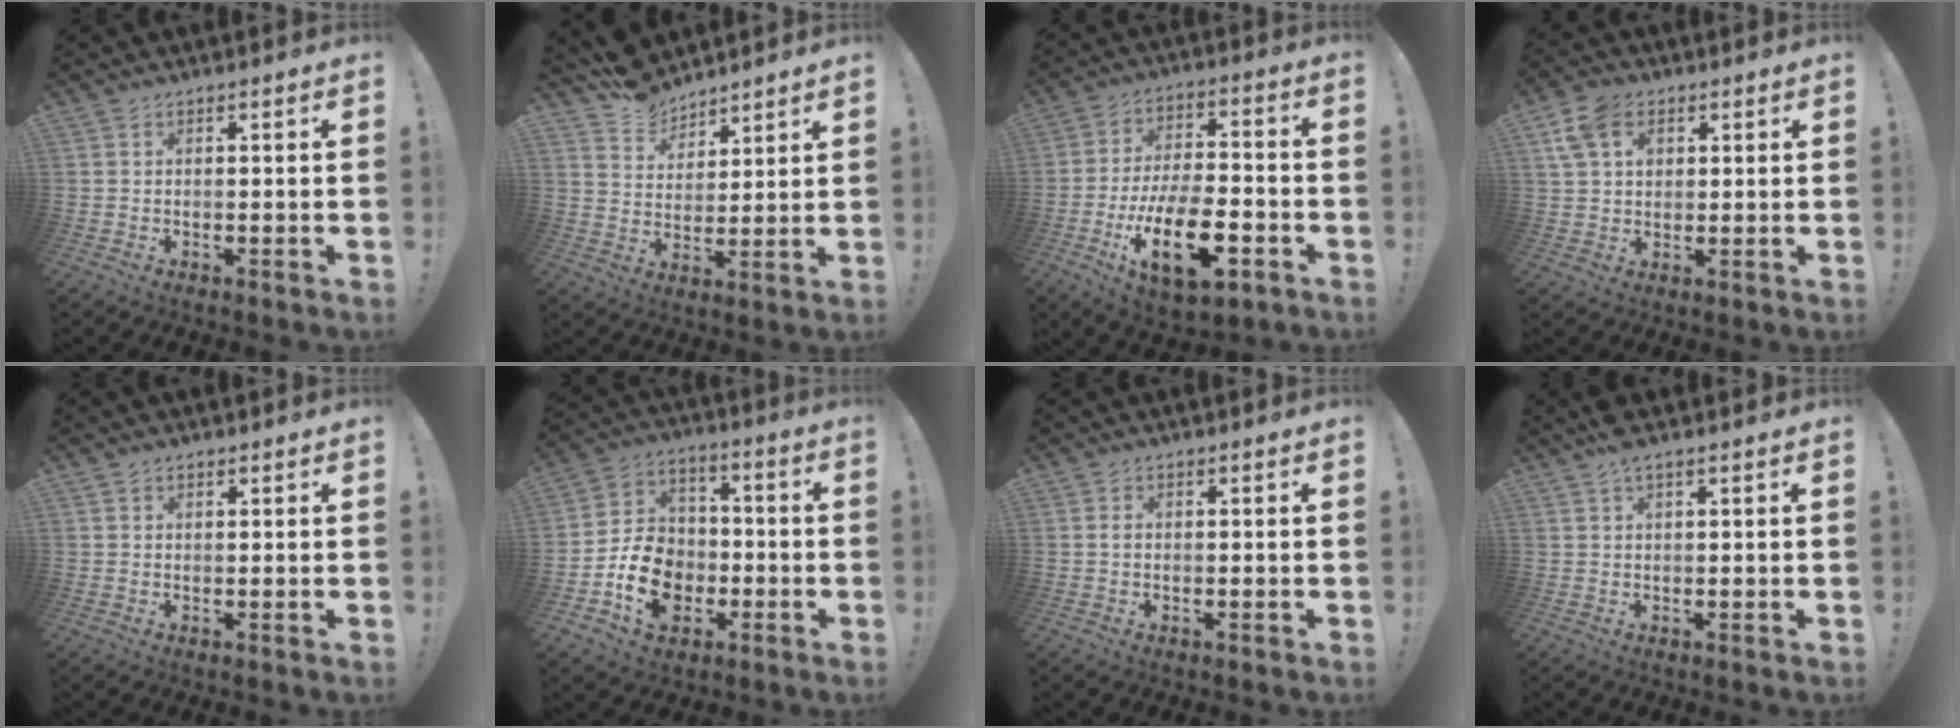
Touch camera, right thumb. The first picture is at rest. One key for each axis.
{"total": 10.0, "fx": 8.4, "fy": 5.2, "fz": 1.9, "tx": -0.036, "ty": -0.065, "tz": 0.161}
{"total": 20.7, "fx": -8.3, "fy": 9.2, "fz": 16.6, "tx": -0.292, "ty": 0.035, "tz": -0.132}
{"total": 9.8, "fx": 4.0, "fy": 6.9, "fz": 5.7, "tx": -0.115, "ty": -0.002, "tz": 0.076}
{"total": 0.9, "fx": 0.7, "fy": 0.6, "fz": 0.2, "tx": 0.004, "ty": -0.002, "tz": 0.012}
{"total": 14.6, "fx": -5.4, "fy": 11.4, "fz": 7.4, "tx": -0.113, "ty": 0.042, "tz": -0.088}
{"total": 0.8, "fx": 0.0, "fy": 0.4, "fz": 0.7, "tx": -0.016, "ty": 0.004, "tz": -0.001}
{"total": 3.1, "fx": 2.1, "fy": 0.9, "fz": 2.1, "tx": -0.043, "ty": -0.008, "tz": 0.039}